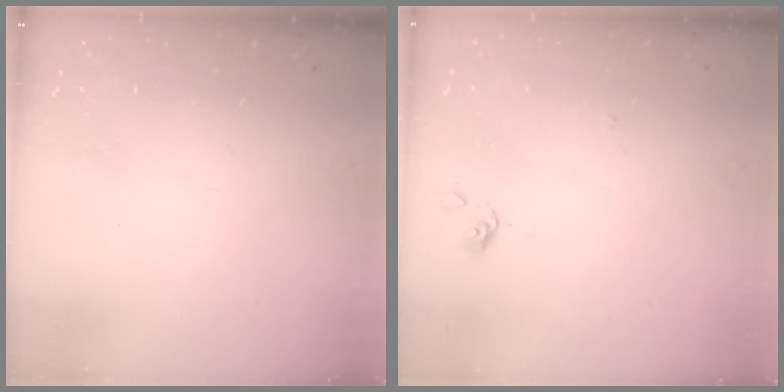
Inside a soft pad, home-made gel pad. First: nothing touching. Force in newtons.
{"total": 0.0}